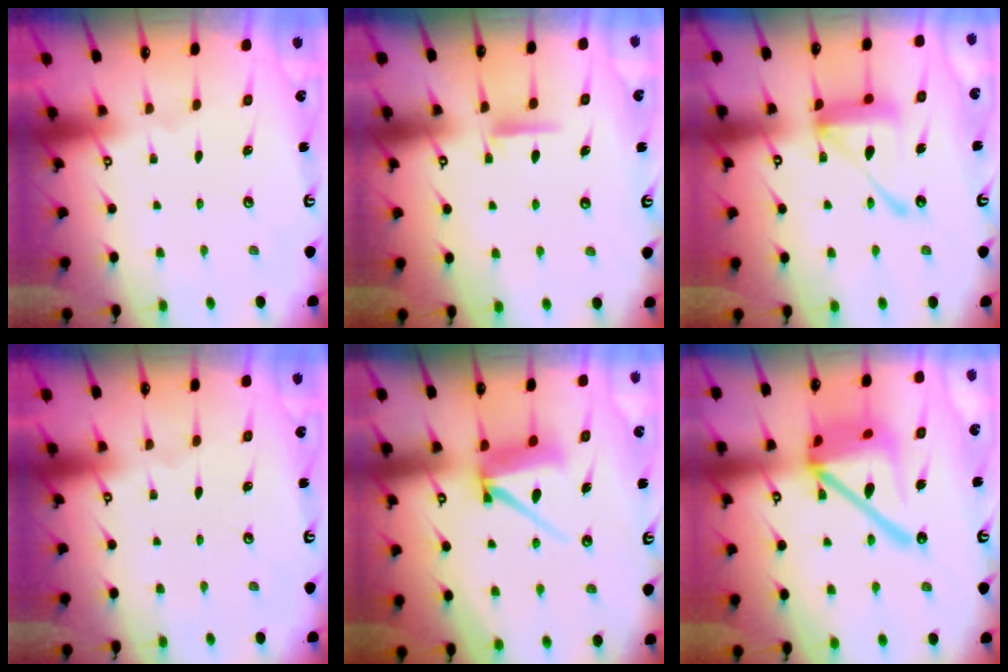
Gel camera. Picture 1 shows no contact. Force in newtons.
{"total": 5.2, "press": 5.2, "slide": 0.5}
{"total": 13.8, "press": 13.7, "slide": 1.4}
{"total": 0.0}
{"total": 8.8, "press": 8.7, "slide": 0.9}
{"total": 20.3, "press": 20.2, "slide": 2.1}